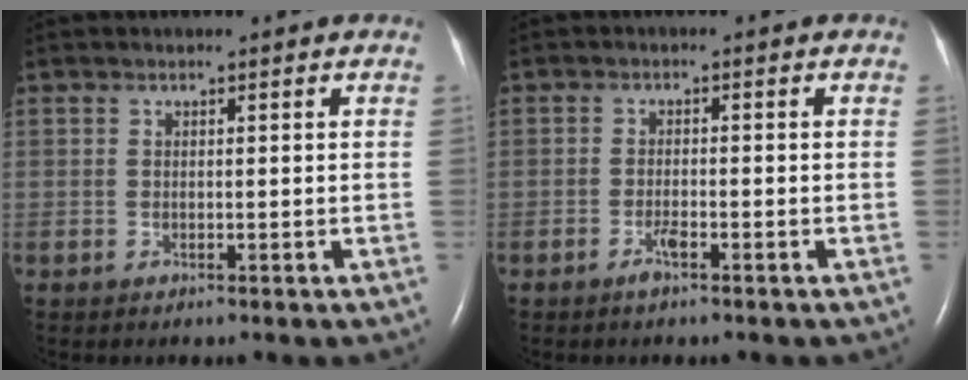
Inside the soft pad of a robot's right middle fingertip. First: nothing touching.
{"total": 1.8, "force": [-1.2, 0.2, 1.3], "torque": [-0.030, -0.002, -0.023]}